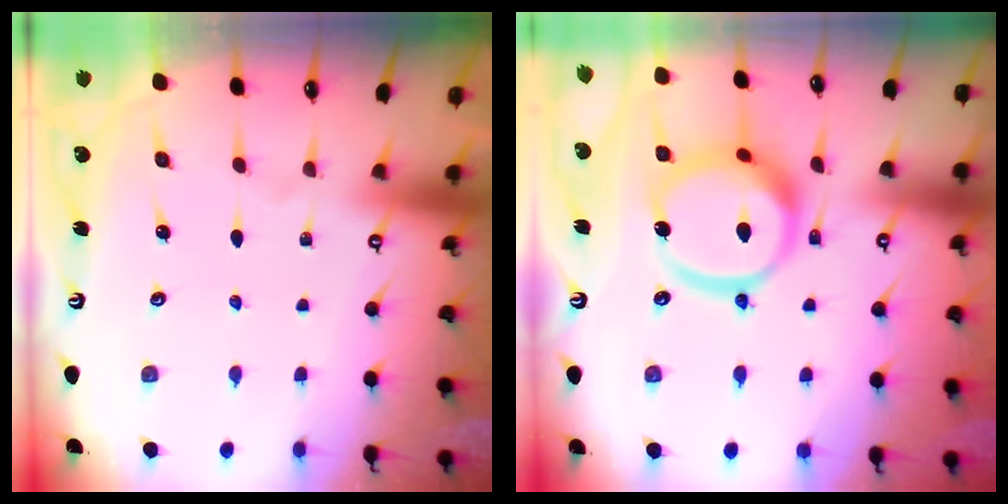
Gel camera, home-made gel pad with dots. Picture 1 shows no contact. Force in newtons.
{"total": 16.8, "press": 16.7, "slide": 2.0}